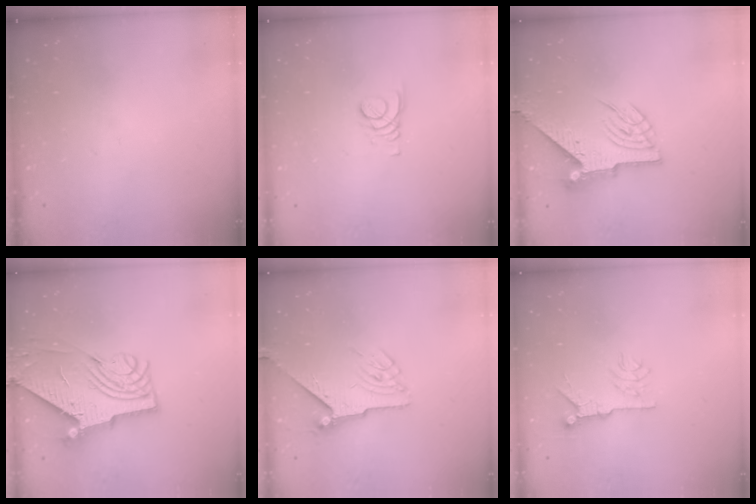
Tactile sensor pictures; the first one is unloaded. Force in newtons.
{"total": 2.1, "press": 2.1, "slide": 0.1}
{"total": 7.6, "press": 7.6, "slide": 0.6}
{"total": 11.4, "press": 11.3, "slide": 1.2}
{"total": 6.0, "press": 6.0, "slide": 0.7}
{"total": 7.3, "press": 7.3, "slide": 0.7}